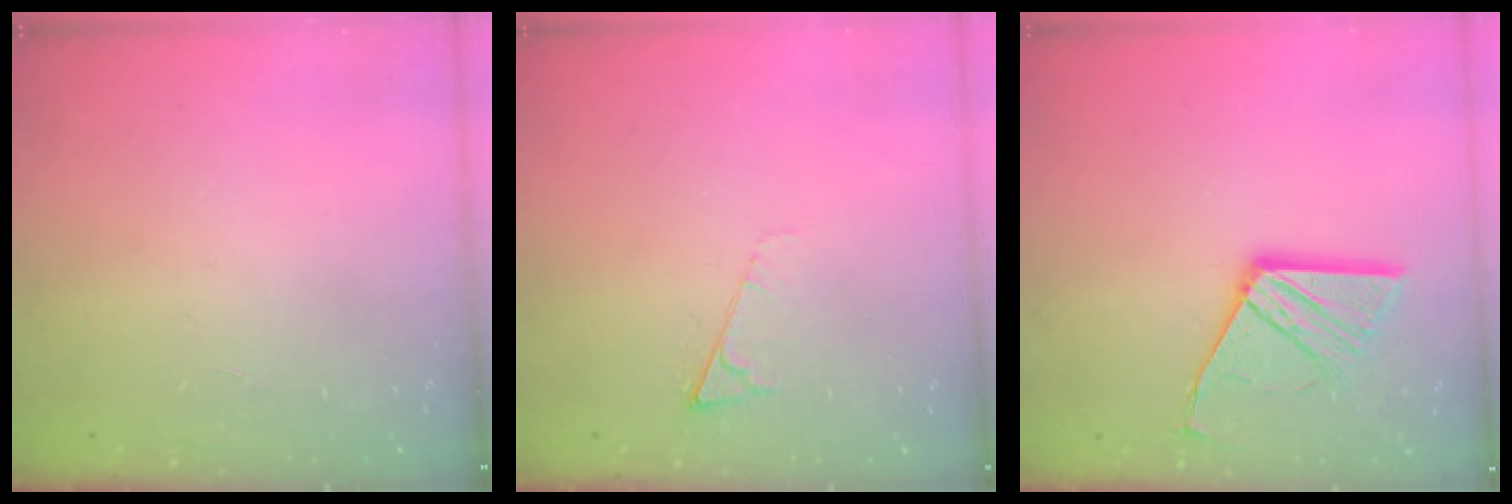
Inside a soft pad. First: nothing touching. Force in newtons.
{"total": 5.5, "press": 5.4, "slide": 0.8}
{"total": 12.2, "press": 12.2, "slide": 0.9}